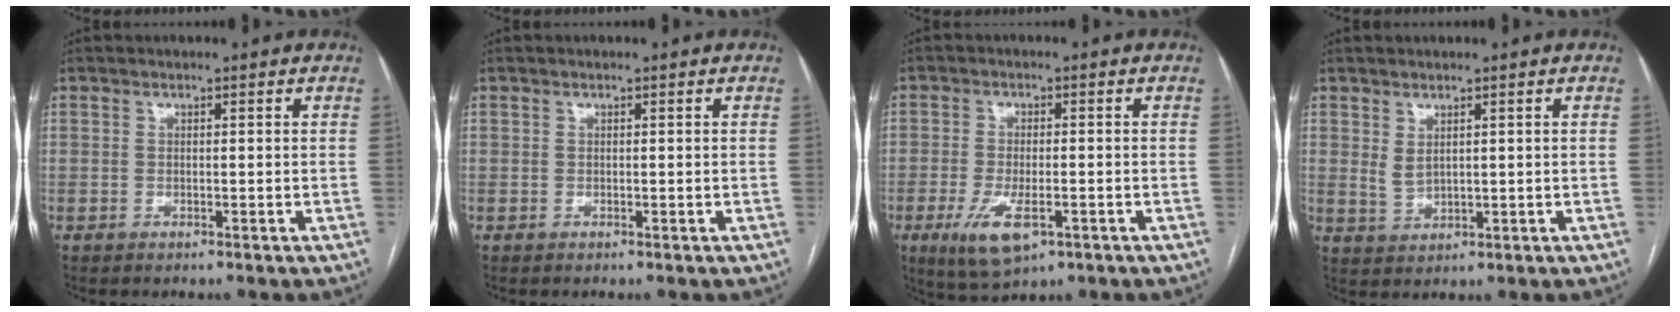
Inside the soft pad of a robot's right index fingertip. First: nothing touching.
{"total": 0.0}
{"total": 7.6, "force": [-3.3, 2.6, 6.3], "torque": [-0.123, -0.016, -0.050]}
{"total": 2.5, "force": [1.2, 1.2, 1.8], "torque": [-0.039, -0.003, 0.032]}